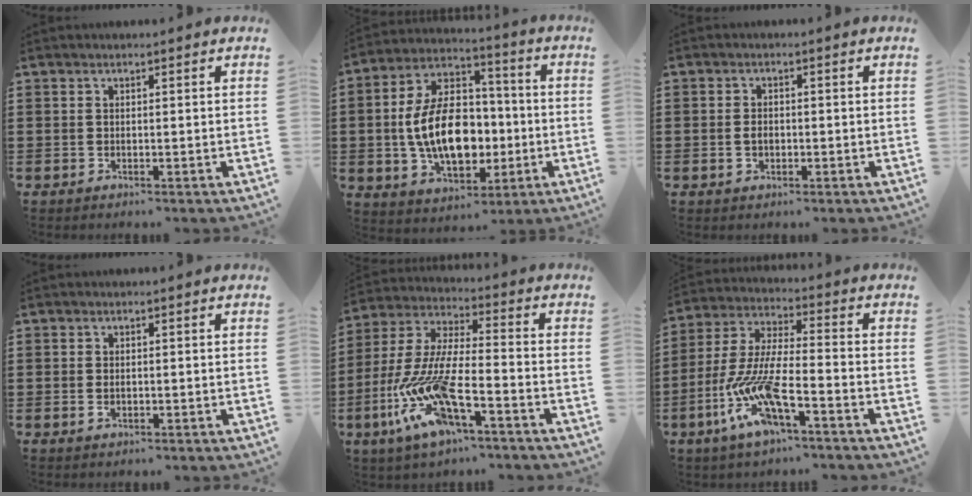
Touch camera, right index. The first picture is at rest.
{"total": 14.0, "force": [-1.5, 8.5, 11.0], "torque": [-0.229, 0.000, -0.026]}
{"total": 2.0, "force": [-0.4, 1.3, 1.5], "torque": [-0.030, 0.004, -0.009]}
{"total": 1.2, "force": [-0.2, 0.6, 1.0], "torque": [-0.020, 0.001, -0.005]}
{"total": 13.3, "force": [-8.1, 3.1, 10.1], "torque": [-0.234, -0.012, -0.162]}
{"total": 11.3, "force": [-6.9, 2.4, 8.7], "torque": [-0.210, -0.014, -0.141]}